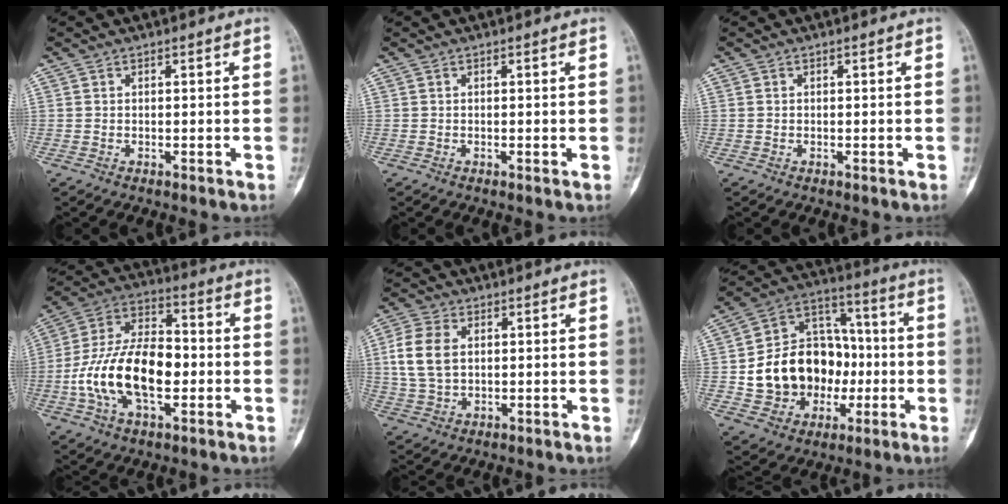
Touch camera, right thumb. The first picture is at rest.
{"total": 0.6, "force": [-0.1, 0.0, 0.6], "torque": [-0.011, 0.000, 0.001]}
{"total": 0.0}
{"total": 18.6, "force": [-3.2, 10.3, 15.2], "torque": [-0.281, 0.035, -0.057]}
{"total": 8.7, "force": [1.4, 5.8, 6.4], "torque": [-0.138, 0.006, 0.031]}
{"total": 19.7, "force": [-2.1, 15.7, 11.6], "torque": [-0.150, 0.040, -0.020]}